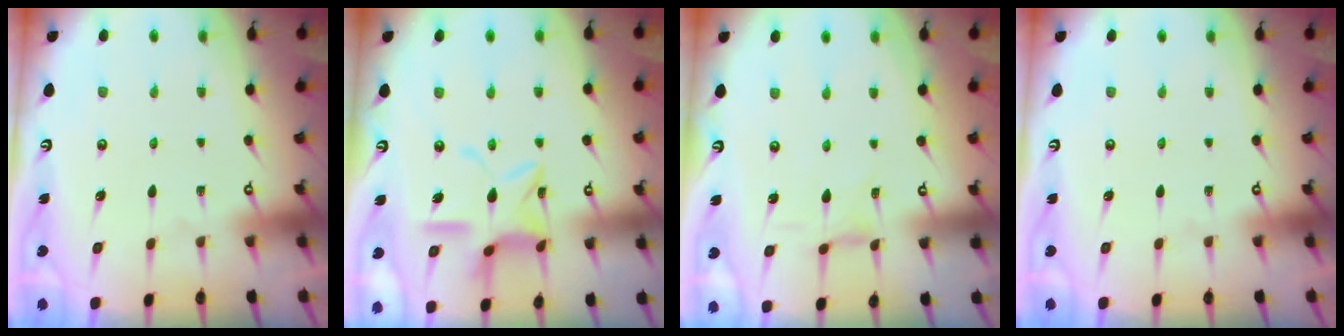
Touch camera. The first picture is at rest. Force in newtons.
{"total": 13.4, "press": 13.3, "slide": 1.2}
{"total": 0.6, "press": 0.6, "slide": 0.2}
{"total": 0.0}